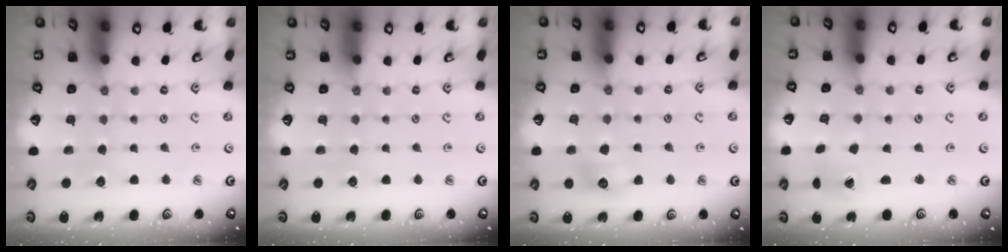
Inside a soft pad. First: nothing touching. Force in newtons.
{"total": 0.0}
{"total": 6.0, "press": 5.9, "slide": 0.9}
{"total": 1.6, "press": 1.5, "slide": 0.3}